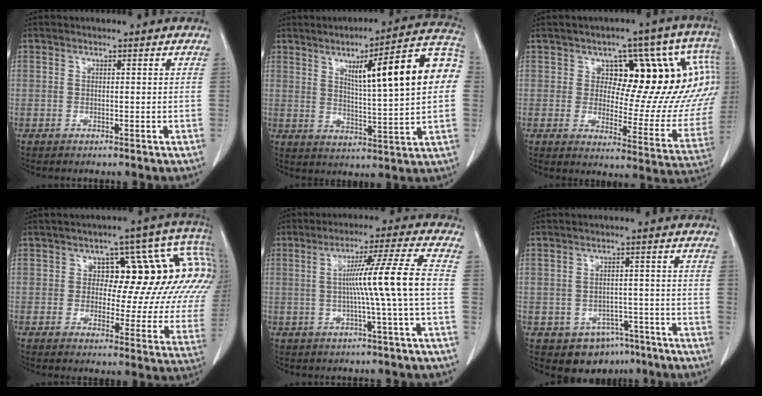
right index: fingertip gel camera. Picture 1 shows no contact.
{"total": 17.7, "force": [4.2, 1.7, 17.1], "torque": [-0.234, 0.028, 0.055]}
{"total": 19.8, "force": [6.9, 8.4, 16.6], "torque": [-0.189, 0.023, 0.091]}
{"total": 15.1, "force": [3.8, 6.7, 13.0], "torque": [-0.151, 0.022, 0.032]}
{"total": 9.4, "force": [-0.7, -2.2, 9.1], "torque": [-0.151, 0.011, -0.004]}
{"total": 6.7, "force": [-4.0, 5.1, 1.7], "torque": [-0.009, 0.014, -0.045]}